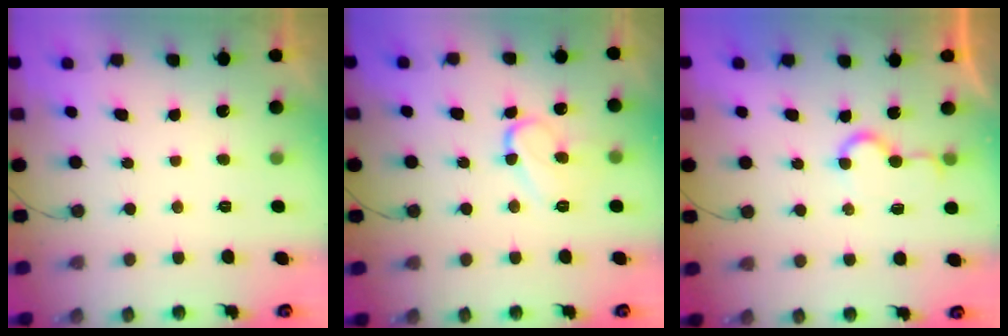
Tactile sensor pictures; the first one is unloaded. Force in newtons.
{"total": 10.3, "press": 10.2, "slide": 1.1}
{"total": 5.1, "press": 5.1, "slide": 0.4}